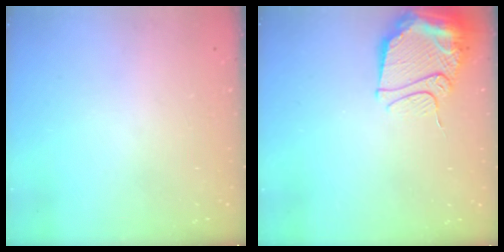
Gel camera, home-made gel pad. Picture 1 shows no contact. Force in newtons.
{"total": 13.0, "press": 12.9, "slide": 1.2}